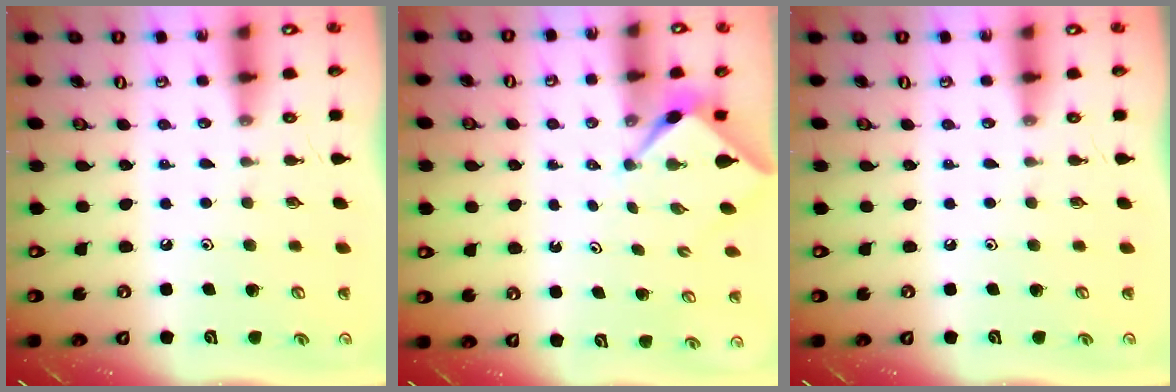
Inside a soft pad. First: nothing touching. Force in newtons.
{"total": 2.2, "press": 2.2, "slide": 0.2}
{"total": 0.0}